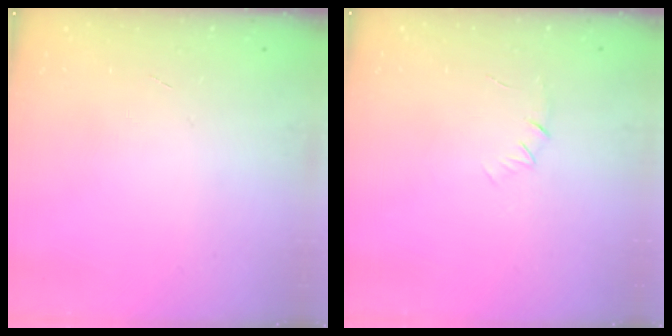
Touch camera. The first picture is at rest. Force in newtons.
{"total": 4.1, "press": 3.9, "slide": 1.1}